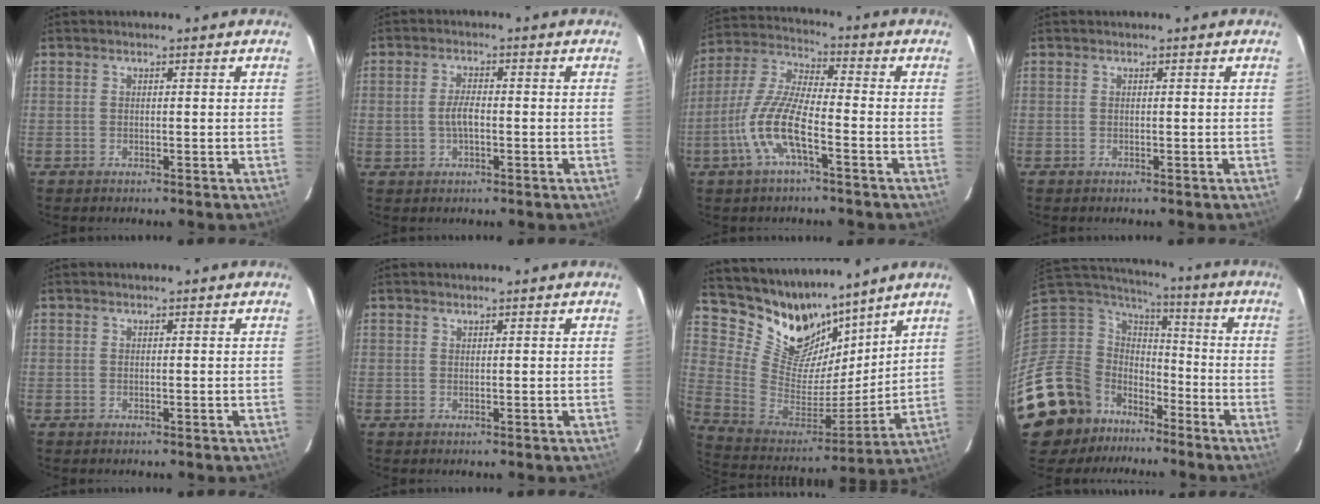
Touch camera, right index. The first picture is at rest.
{"total": 3.4, "force": [-0.6, 1.7, 2.9], "torque": [-0.059, 0.003, -0.008]}
{"total": 11.4, "force": [-4.9, 2.7, 9.9], "torque": [-0.218, -0.003, -0.099]}
{"total": 0.0}
{"total": 0.0}
{"total": 0.0}
{"total": 18.4, "force": [14.1, 9.4, 7.2], "torque": [-0.177, -0.011, 0.270]}
{"total": 20.8, "force": [-13.1, 14.1, 7.9], "torque": [-0.208, 0.017, -0.220]}